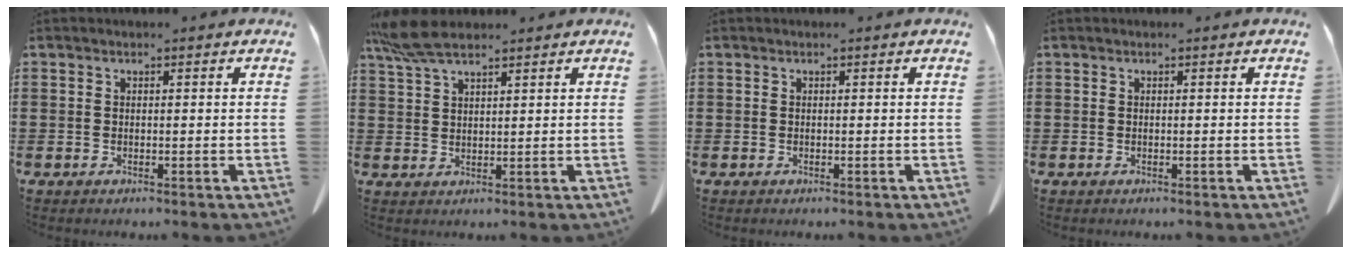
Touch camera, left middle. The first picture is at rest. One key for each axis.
{"total": 6.4, "fx": 4.8, "fy": 1.6, "fz": 3.8, "tx": -0.095, "ty": -0.006, "tz": 0.089}
{"total": 0.0}
{"total": 0.0}